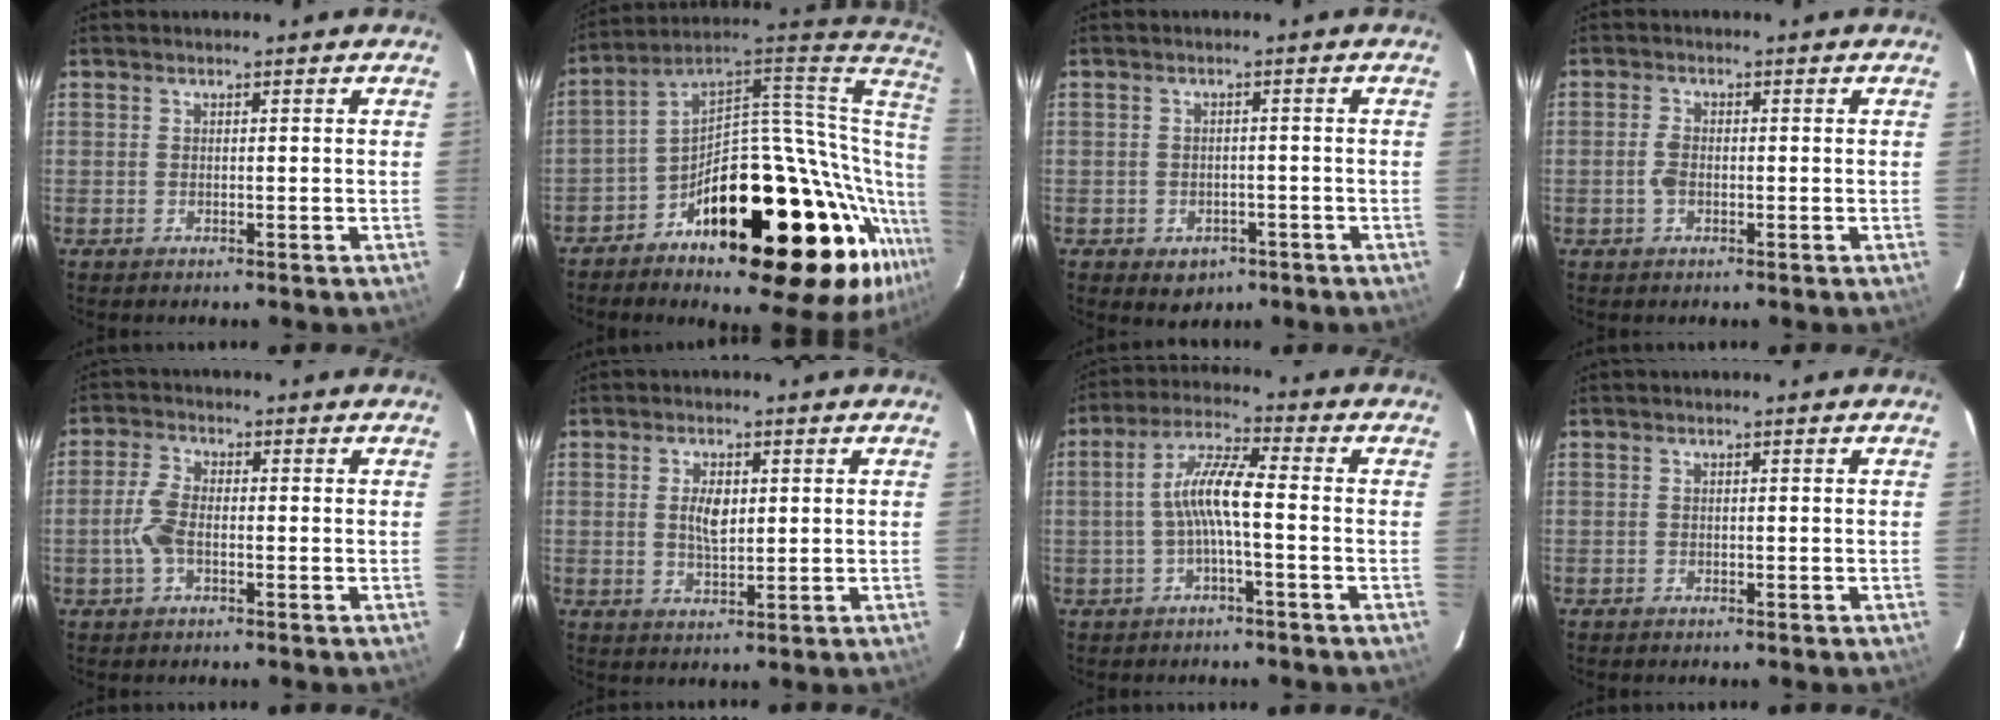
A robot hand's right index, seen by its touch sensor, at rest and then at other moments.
{"total": 29.2, "force": [-5.2, 11.5, 26.3], "torque": [-0.369, 0.024, -0.082]}
{"total": 5.1, "force": [-2.7, 4.0, 1.8], "torque": [-0.040, 0.005, -0.023]}
{"total": 2.4, "force": [-0.7, 1.4, 1.8], "torque": [-0.041, 0.004, -0.012]}
{"total": 4.9, "force": [-1.3, 2.3, 4.1], "torque": [-0.096, 0.006, -0.026]}
{"total": 4.4, "force": [0.7, 2.2, 3.7], "torque": [-0.067, 0.001, 0.015]}
{"total": 7.0, "force": [-1.5, 0.7, 6.8], "torque": [-0.150, 0.017, -0.029]}
{"total": 0.6, "force": [-0.5, 0.4, 0.0], "torque": [-0.001, 0.001, -0.007]}